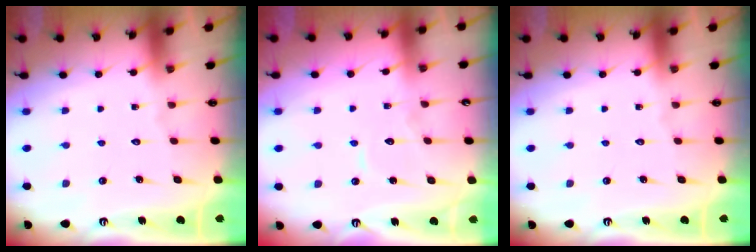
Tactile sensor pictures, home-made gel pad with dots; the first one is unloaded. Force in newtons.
{"total": 6.1, "press": 6.1, "slide": 0.6}
{"total": 0.0}